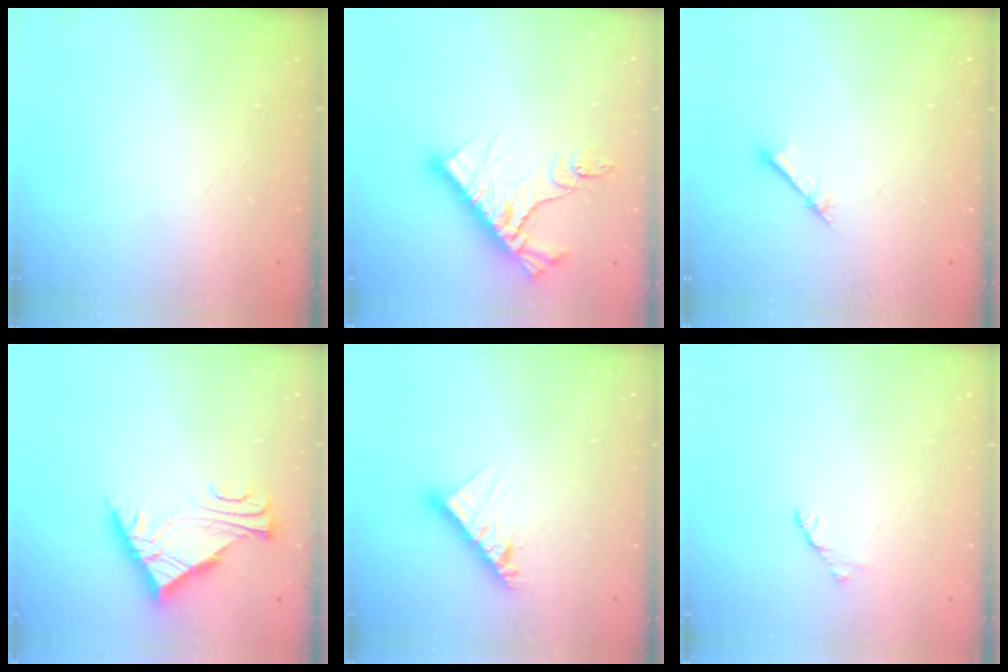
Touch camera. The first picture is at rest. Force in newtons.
{"total": 11.8, "press": 11.8, "slide": 1.1}
{"total": 1.6, "press": 1.6, "slide": 0.2}
{"total": 7.9, "press": 7.8, "slide": 1.1}
{"total": 8.7, "press": 8.7, "slide": 0.8}
{"total": 1.7, "press": 1.6, "slide": 0.4}